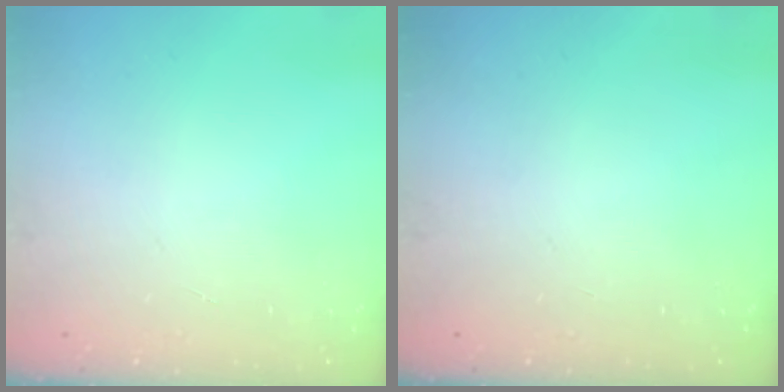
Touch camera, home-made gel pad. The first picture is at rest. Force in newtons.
{"total": 0.0}